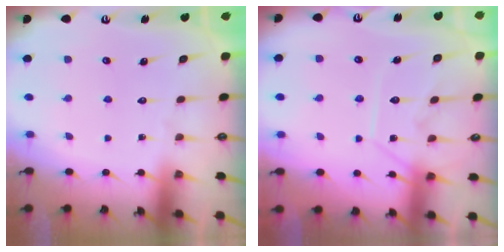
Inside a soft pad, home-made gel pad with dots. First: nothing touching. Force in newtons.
{"total": 10.3, "press": 10.2, "slide": 0.5}